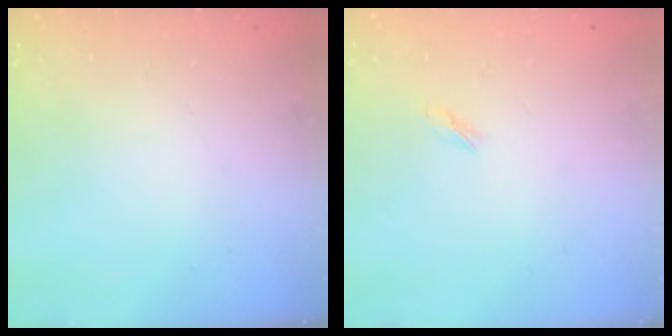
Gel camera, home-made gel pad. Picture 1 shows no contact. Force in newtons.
{"total": 1.9, "press": 1.8, "slide": 0.5}